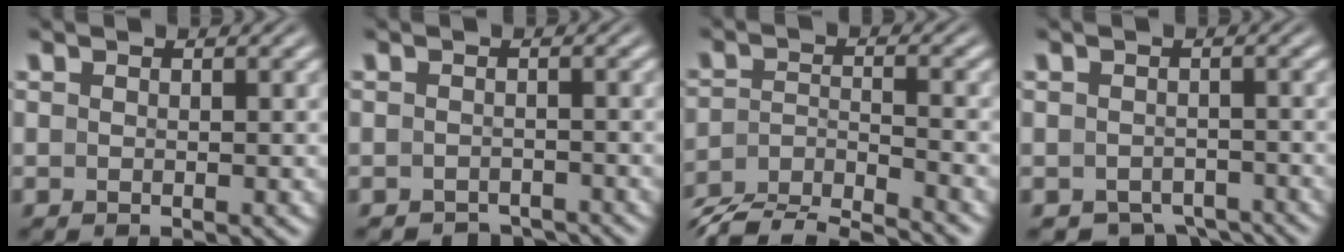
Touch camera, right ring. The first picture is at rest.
{"total": 3.6, "force": [-3.5, 0.7, 0.3], "torque": [-0.001, -0.018, -0.048]}
{"total": 7.6, "force": [-6.5, 3.0, 2.6], "torque": [-0.046, -0.027, -0.102]}
{"total": 6.1, "force": [-5.2, 2.7, 1.5], "torque": [-0.013, -0.024, -0.074]}